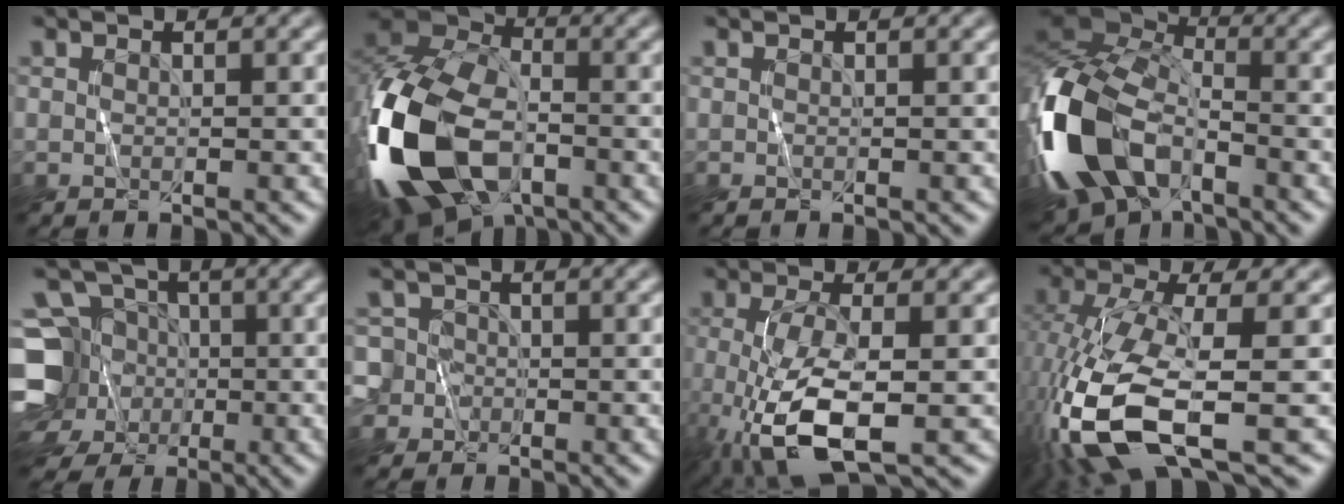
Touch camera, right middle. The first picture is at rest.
{"total": 16.0, "force": [-5.7, 9.7, 11.4], "torque": [-0.264, -0.024, -0.122]}
{"total": 0.0}
{"total": 14.5, "force": [-6.0, 8.2, 10.3], "torque": [-0.236, -0.006, -0.131]}
{"total": 11.9, "force": [-2.9, 10.6, 4.7], "torque": [-0.114, 0.002, -0.080]}
{"total": 5.0, "force": [-1.3, 4.6, 1.4], "torque": [-0.026, 0.012, -0.047]}
{"total": 6.9, "force": [-2.2, 2.2, 6.2], "torque": [-0.137, -0.007, -0.046]}
{"total": 10.6, "force": [-3.6, 4.0, 9.1], "torque": [-0.210, -0.014, -0.073]}